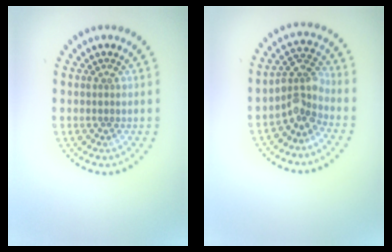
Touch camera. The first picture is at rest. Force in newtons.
{"total": 3.2, "press": 2.5, "slide": 1.9}